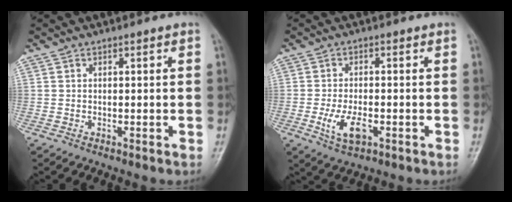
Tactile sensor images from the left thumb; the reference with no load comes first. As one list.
[{"total": 5.8, "force": [-1.8, 2.9, 4.7], "torque": [-0.091, 0.001, -0.028]}]